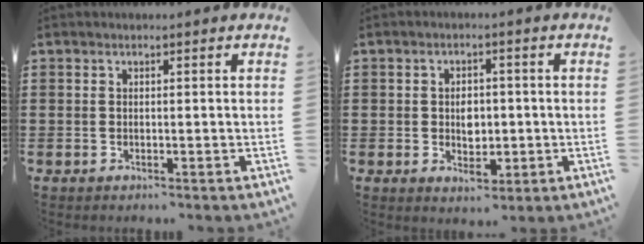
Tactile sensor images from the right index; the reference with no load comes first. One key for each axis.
{"total": 3.9, "fx": -0.3, "fy": 2.7, "fz": 2.7, "tx": -0.041, "ty": 0.000, "tz": -0.010}